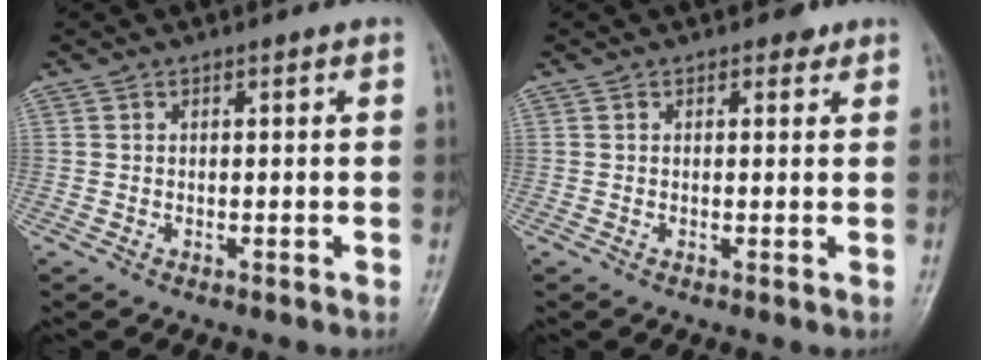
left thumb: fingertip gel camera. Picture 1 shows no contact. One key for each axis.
{"total": 1.5, "fx": 0.9, "fy": 1.0, "fz": 0.6, "tx": 0.003, "ty": -0.003, "tz": 0.008}